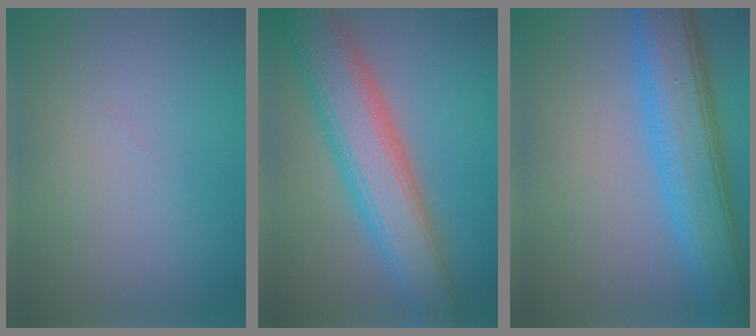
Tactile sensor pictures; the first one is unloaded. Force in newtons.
{"total": 8.0, "press": 8.0, "slide": 0.4}
{"total": 7.8, "press": 7.8, "slide": 0.3}